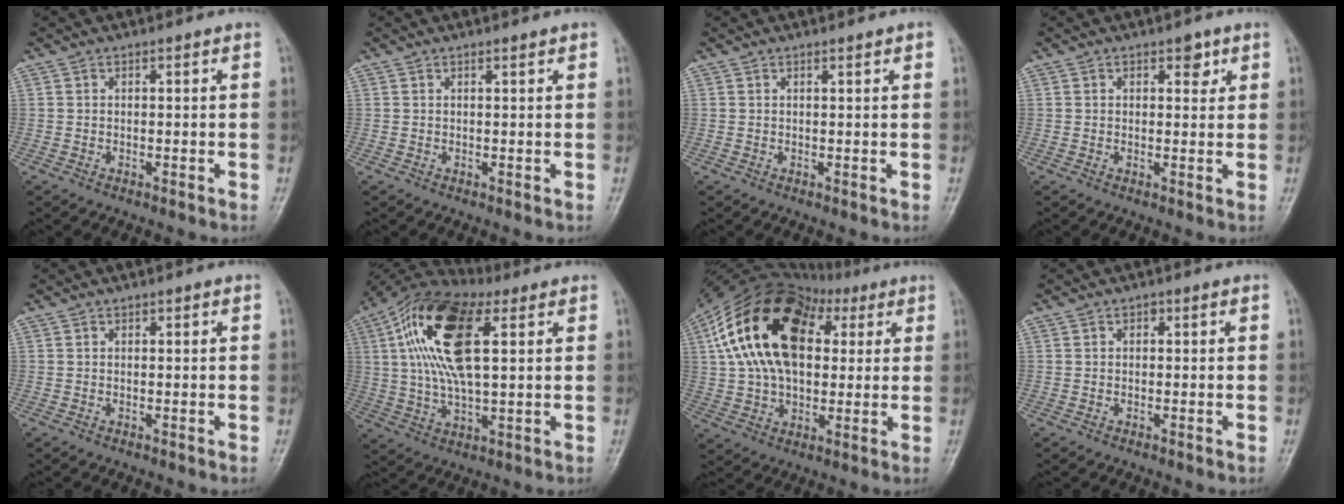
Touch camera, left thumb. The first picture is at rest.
{"total": 0.6, "force": [0.5, 0.2, 0.3], "torque": [-0.005, -0.002, 0.006]}
{"total": 0.8, "force": [0.6, 0.2, 0.5], "torque": [-0.006, -0.001, 0.008]}
{"total": 2.7, "force": [1.4, 1.7, 1.6], "torque": [0.001, -0.004, 0.016]}
{"total": 0.5, "force": [0.2, 0.4, 0.3], "torque": [0.001, 0.000, 0.003]}
{"total": 18.6, "force": [5.5, 8.0, 15.9], "torque": [-0.308, 0.013, 0.094]}
{"total": 23.3, "force": [5.8, 15.1, 16.7], "torque": [-0.294, 0.029, 0.096]}
{"total": 1.0, "force": [0.2, 0.8, 0.5], "torque": [0.002, 0.003, -0.001]}